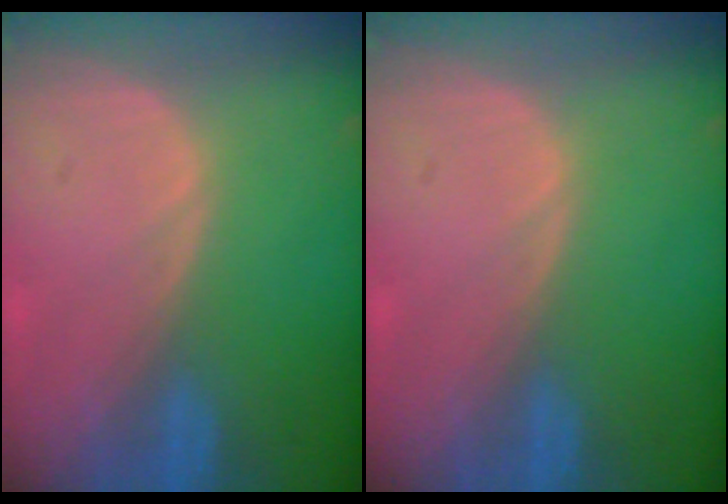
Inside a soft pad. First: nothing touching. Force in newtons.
{"total": 0.0}